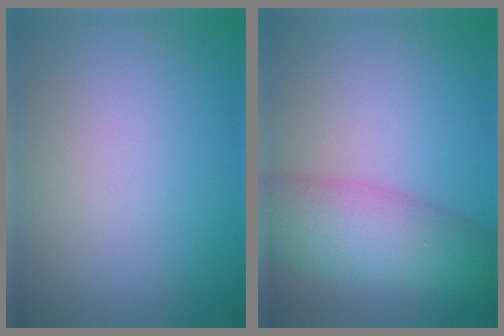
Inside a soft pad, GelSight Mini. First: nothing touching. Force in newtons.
{"total": 7.4, "press": 7.3, "slide": 0.3}